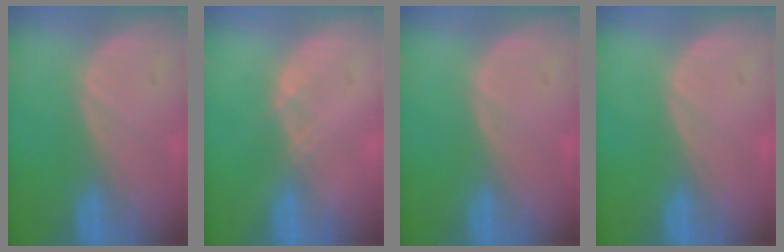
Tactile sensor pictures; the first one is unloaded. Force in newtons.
{"total": 0.8, "press": 0.8, "slide": 0.1}
{"total": 0.0}
{"total": 0.0}